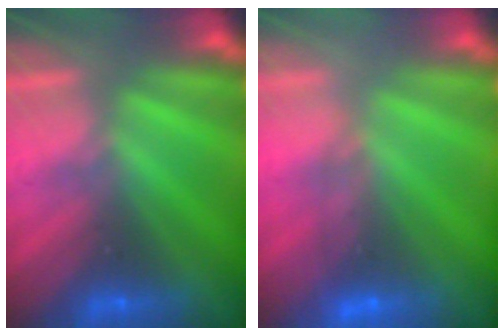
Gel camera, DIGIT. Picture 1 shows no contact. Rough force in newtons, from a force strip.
{"total": 3.7}